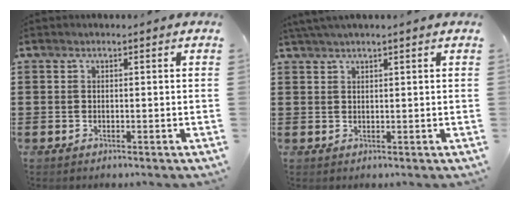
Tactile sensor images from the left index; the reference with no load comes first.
{"total": 1.6, "force": [1.3, -0.4, 0.8], "torque": [-0.016, -0.001, 0.026]}